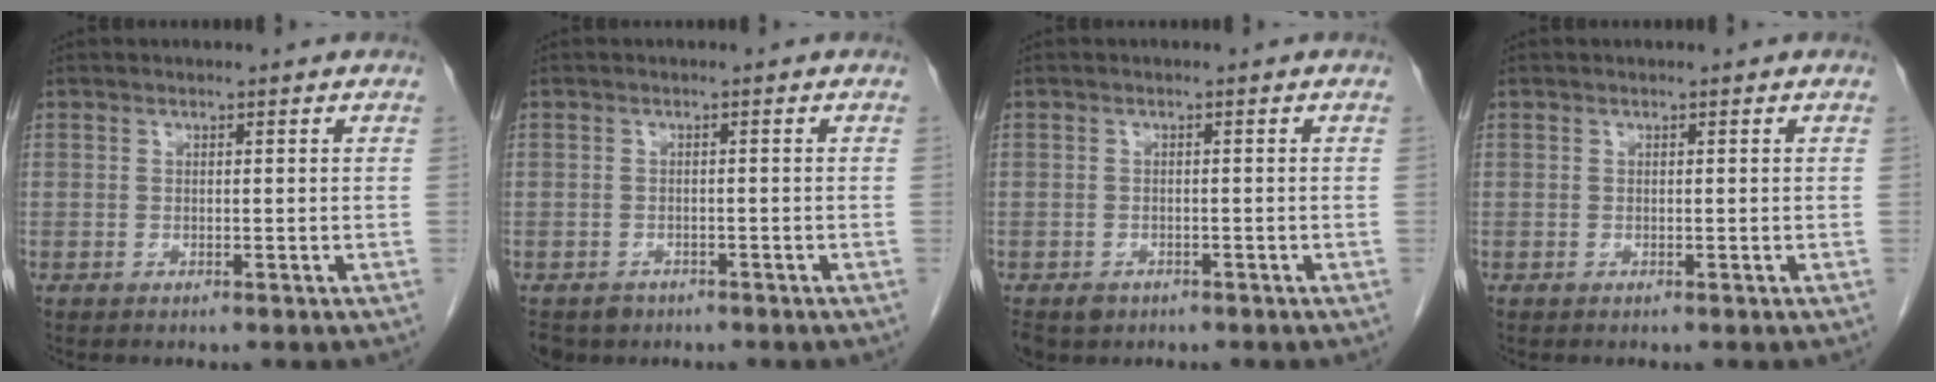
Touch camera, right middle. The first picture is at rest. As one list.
[{"total": 4.0, "force": [-2.8, 2.9, 0.7], "torque": [-0.011, 0.001, -0.042]}, {"total": 3.9, "force": [-2.4, 2.9, 1.0], "torque": [-0.020, 0.000, -0.036]}, {"total": 0.0}]